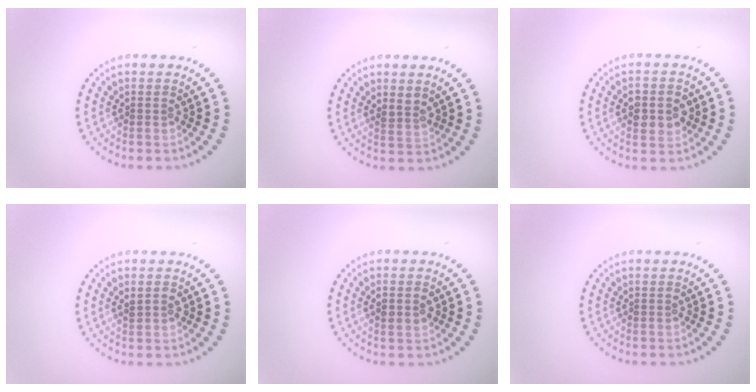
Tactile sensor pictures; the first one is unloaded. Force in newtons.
{"total": 1.4, "press": 1.1, "slide": 0.8}
{"total": 3.5, "press": 3.5, "slide": 0.3}
{"total": 1.2, "press": 1.2, "slide": 0.1}
{"total": 1.6, "press": 1.6, "slide": 0.4}
{"total": 0.0}